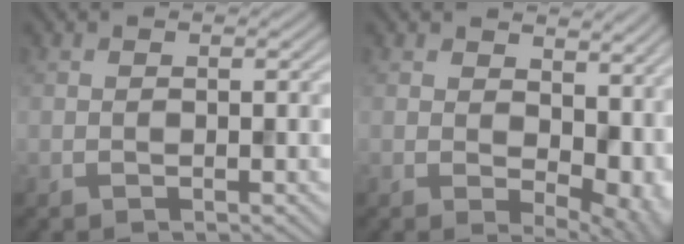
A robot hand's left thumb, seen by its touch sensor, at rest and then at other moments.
{"total": 8.7, "force": [2.5, 5.4, 6.4], "torque": [-0.095, -0.019, 0.058]}